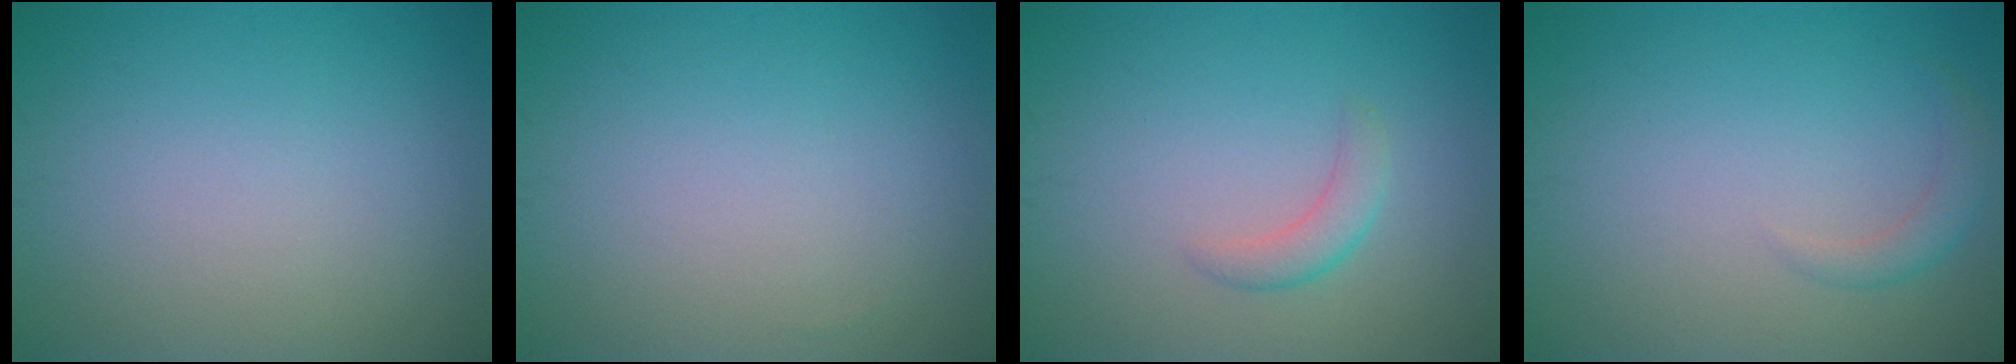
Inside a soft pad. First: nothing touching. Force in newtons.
{"total": 0.0}
{"total": 1.8, "press": 1.8, "slide": 0.0}
{"total": 1.5, "press": 1.5, "slide": 0.1}